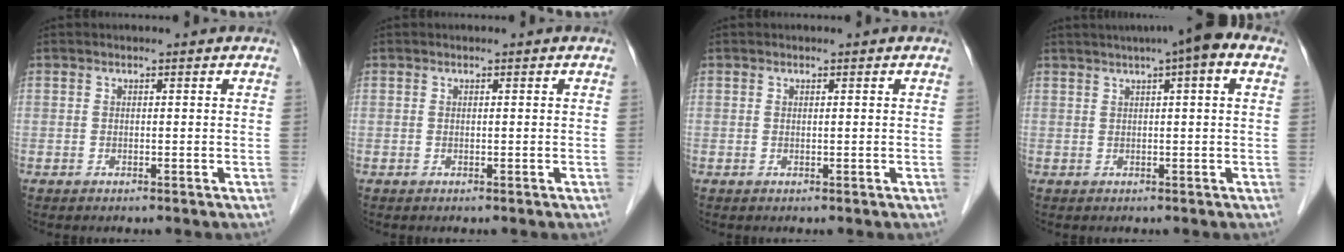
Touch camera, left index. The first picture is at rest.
{"total": 0.0}
{"total": 0.0}
{"total": 7.8, "force": [4.4, 0.6, 6.5], "torque": [-0.088, 0.035, 0.057]}